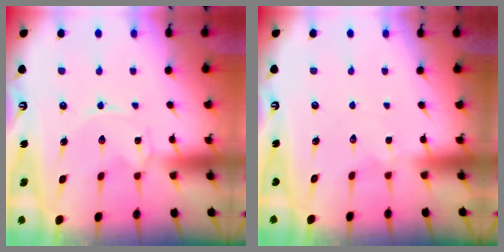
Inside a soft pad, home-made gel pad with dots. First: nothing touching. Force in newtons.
{"total": 2.4, "press": 2.4, "slide": 0.4}